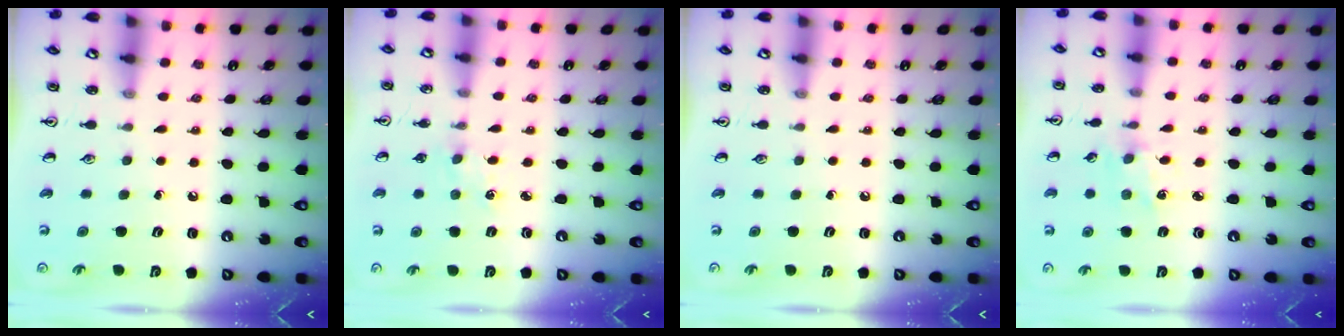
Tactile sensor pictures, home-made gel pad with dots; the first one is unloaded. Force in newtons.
{"total": 2.9, "press": 2.8, "slide": 0.4}
{"total": 0.0}
{"total": 2.6, "press": 2.6, "slide": 0.4}